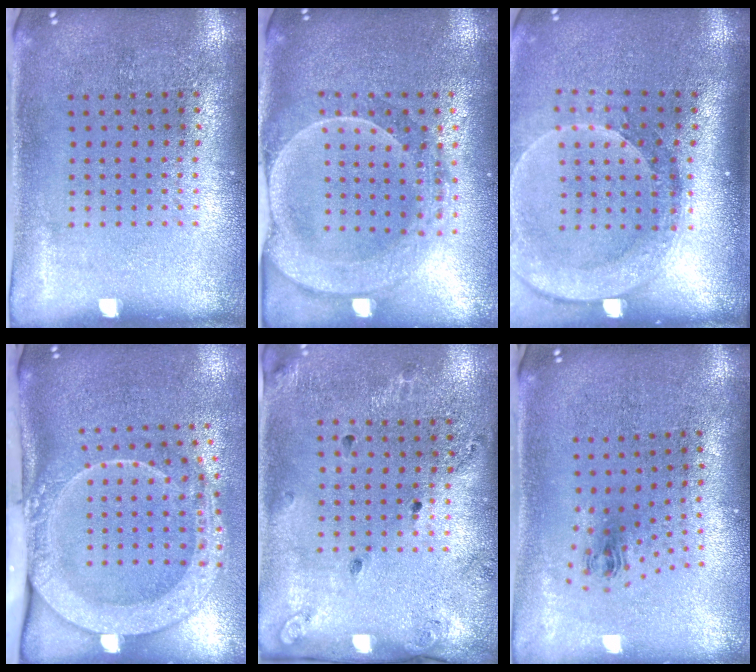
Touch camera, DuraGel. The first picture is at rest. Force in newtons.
{"total": 2.3, "press": 2.1, "slide": 1.0}
{"total": 2.6, "press": 2.0, "slide": 1.7}
{"total": 2.9, "press": 2.1, "slide": 2.0}
{"total": 1.6, "press": 1.2, "slide": 1.1}
{"total": 1.0, "press": 0.4, "slide": 0.9}